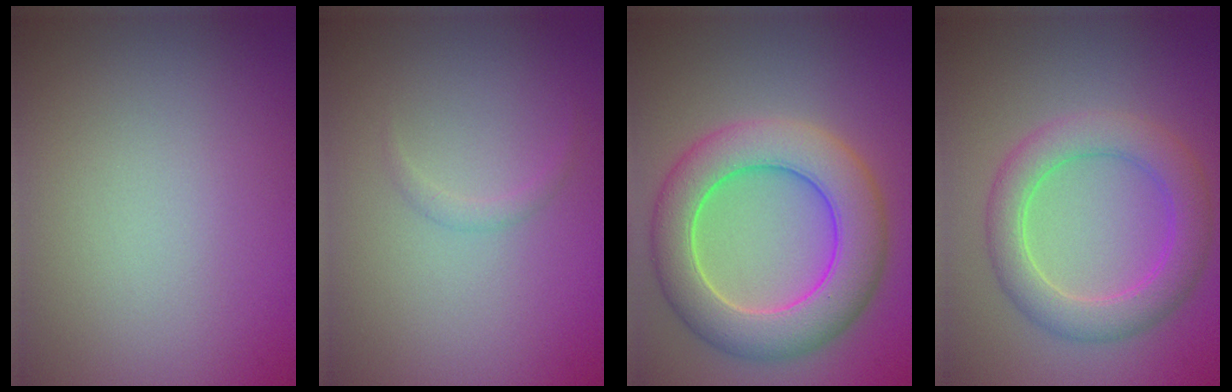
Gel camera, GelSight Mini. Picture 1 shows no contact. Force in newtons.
{"total": 0.7, "press": 0.7, "slide": 0.0}
{"total": 8.2, "press": 8.2, "slide": 0.4}
{"total": 4.7, "press": 4.7, "slide": 0.0}